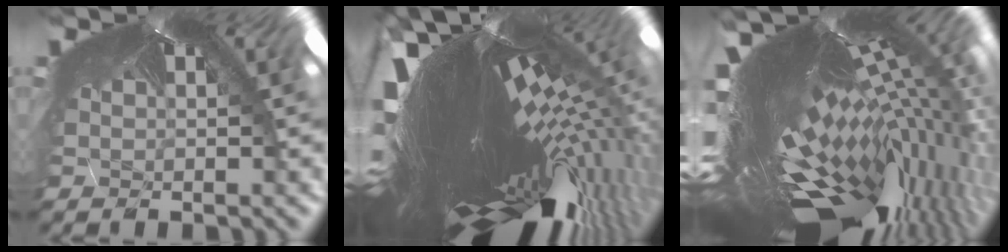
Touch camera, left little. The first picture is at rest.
{"total": 7.4, "force": [-6.3, -1.3, 3.6], "torque": [-0.074, -0.098, -0.084]}
{"total": 8.1, "force": [-6.9, -0.7, 4.2], "torque": [-0.053, -0.087, -0.078]}